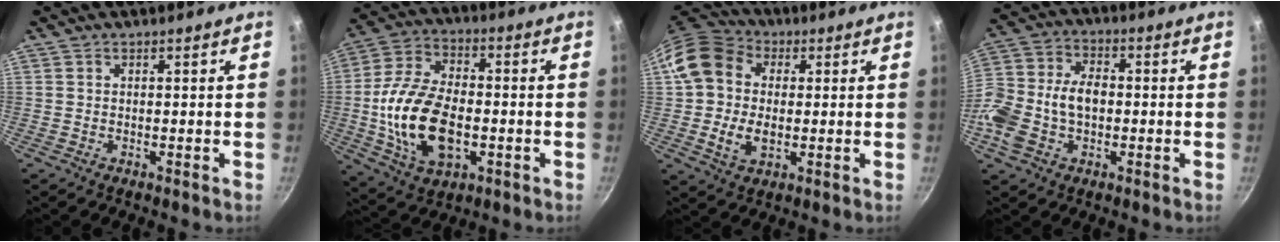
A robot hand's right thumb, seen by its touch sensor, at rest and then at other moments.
{"total": 18.2, "force": [-2.8, 10.7, 14.5], "torque": [-0.268, 0.021, -0.051]}
{"total": 14.1, "force": [1.0, 10.8, 9.1], "torque": [-0.156, 0.014, 0.005]}
{"total": 14.4, "force": [-2.3, 9.7, 10.4], "torque": [-0.201, 0.037, -0.053]}